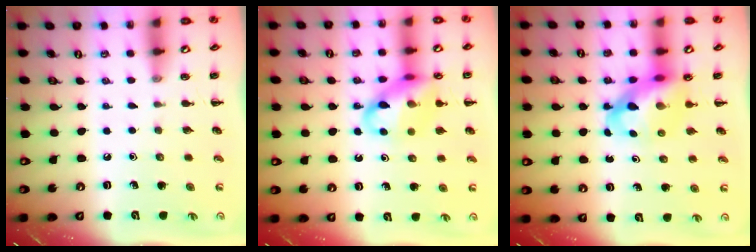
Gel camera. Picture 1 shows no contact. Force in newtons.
{"total": 14.7, "press": 14.5, "slide": 2.7}
{"total": 12.0, "press": 11.6, "slide": 3.3}